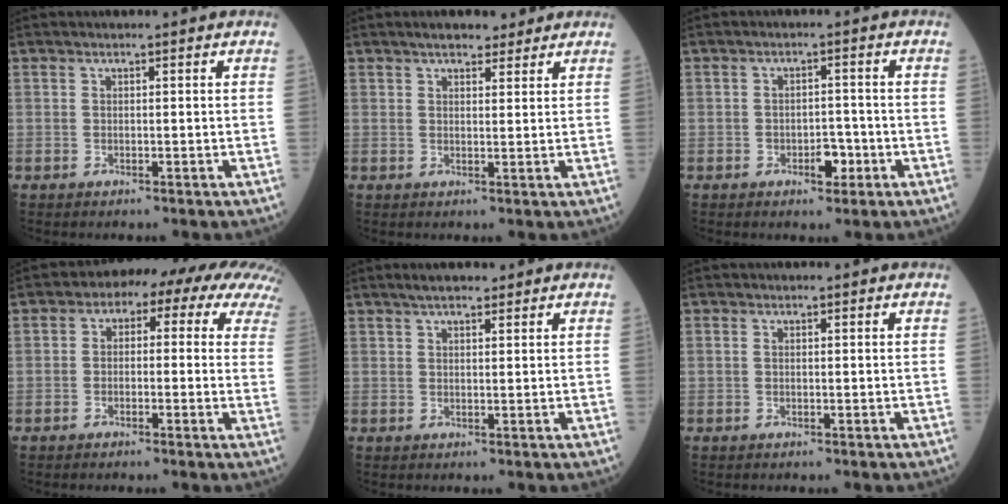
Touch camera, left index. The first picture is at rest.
{"total": 4.4, "force": [3.6, 1.8, 1.9], "torque": [-0.025, 0.017, 0.054]}
{"total": 3.0, "force": [-1.4, 1.7, 2.0], "torque": [-0.026, 0.006, -0.019]}
{"total": 10.7, "force": [5.5, 5.2, 7.5], "torque": [-0.085, 0.054, 0.041]}
{"total": 3.5, "force": [2.8, 1.1, 1.9], "torque": [-0.033, 0.018, 0.044]}
{"total": 0.0}